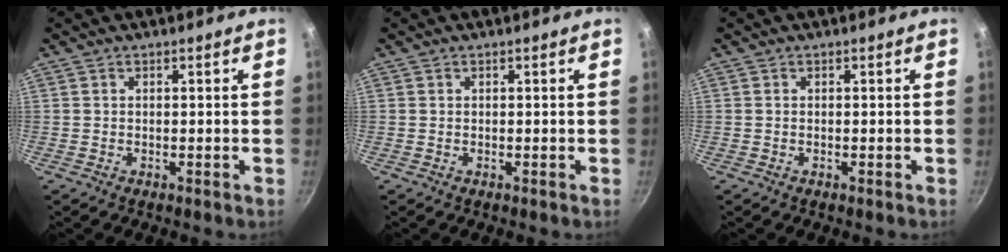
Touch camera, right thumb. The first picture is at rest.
{"total": 0.0}
{"total": 0.0}